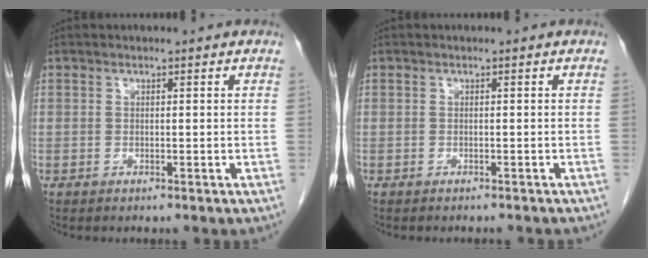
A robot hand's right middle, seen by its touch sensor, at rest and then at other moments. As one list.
[{"total": 2.7, "force": [-2.6, 0.4, 0.8], "torque": [-0.015, -0.006, -0.030]}]